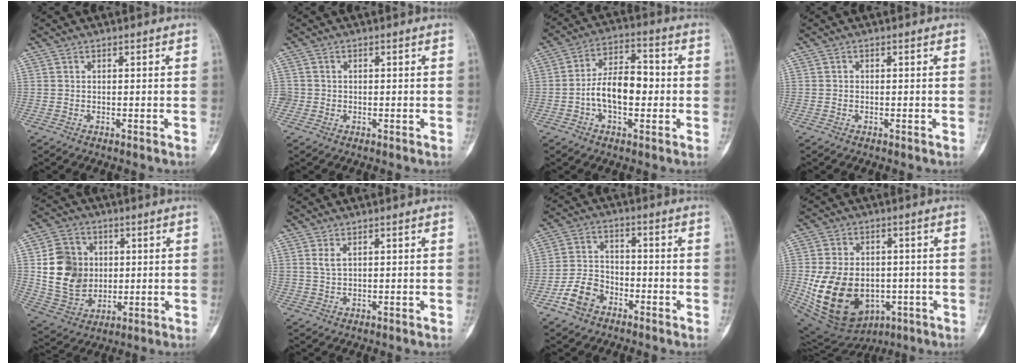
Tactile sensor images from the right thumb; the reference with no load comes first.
{"total": 1.7, "force": [-0.2, 1.7, 0.1], "torque": [0.007, 0.006, -0.004]}
{"total": 10.6, "force": [-1.5, 6.0, 8.6], "torque": [-0.130, 0.035, -0.035]}
{"total": 0.5, "force": [-0.1, 0.5, 0.1], "torque": [0.003, 0.005, -0.004]}
{"total": 14.2, "force": [1.9, 11.7, 7.7], "torque": [-0.109, -0.003, 0.047]}
{"total": 2.0, "force": [1.1, 0.9, 1.4], "torque": [-0.031, -0.003, 0.031]}
{"total": 7.3, "force": [-4.1, 5.1, 3.3], "torque": [-0.050, 0.030, -0.080]}
{"total": 18.4, "force": [-3.1, 13.5, 12.2], "torque": [-0.206, 0.002, -0.020]}